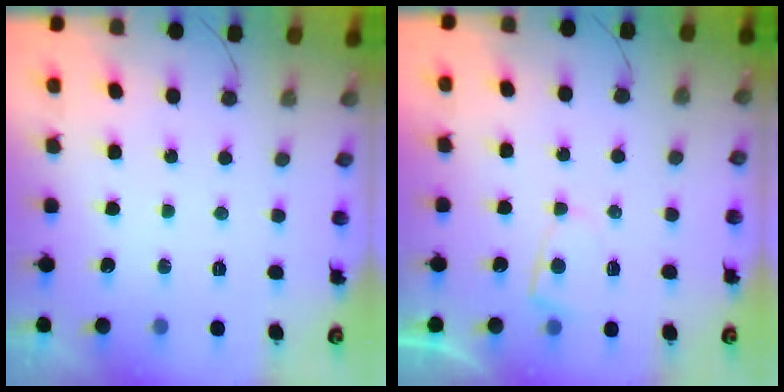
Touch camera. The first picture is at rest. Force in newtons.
{"total": 3.4, "press": 3.3, "slide": 0.4}